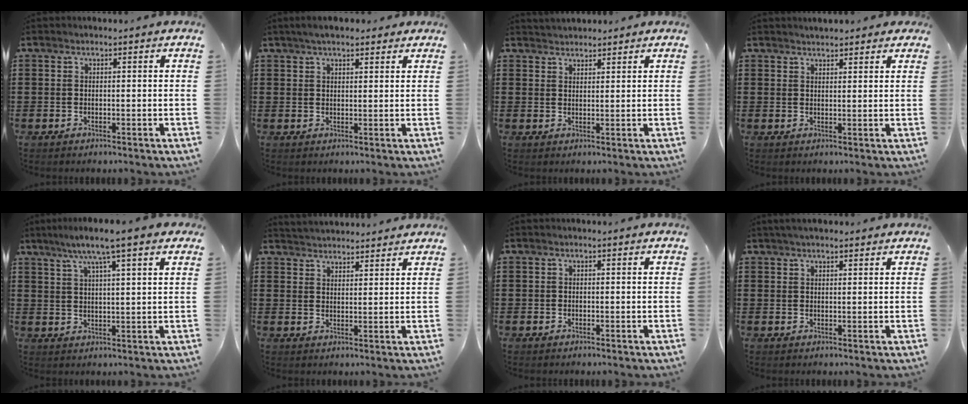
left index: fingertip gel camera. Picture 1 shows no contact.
{"total": 3.5, "force": [2.6, 1.2, 2.0], "torque": [-0.045, 0.007, 0.048]}
{"total": 1.9, "force": [1.9, 0.4, -0.2], "torque": [-0.002, 0.000, 0.038]}
{"total": 1.8, "force": [1.8, 0.4, 0.2], "torque": [-0.008, 0.003, 0.035]}
{"total": 6.8, "force": [4.7, 0.2, 4.9], "torque": [-0.108, -0.002, 0.080]}
{"total": 2.6, "force": [2.6, 0.0, -0.4], "torque": [-0.001, -0.007, 0.050]}
{"total": 0.6, "force": [-0.5, 0.4, 0.1], "torque": [-0.004, 0.001, -0.010]}
{"total": 1.7, "force": [1.3, 0.4, 0.9], "torque": [-0.019, 0.004, 0.025]}